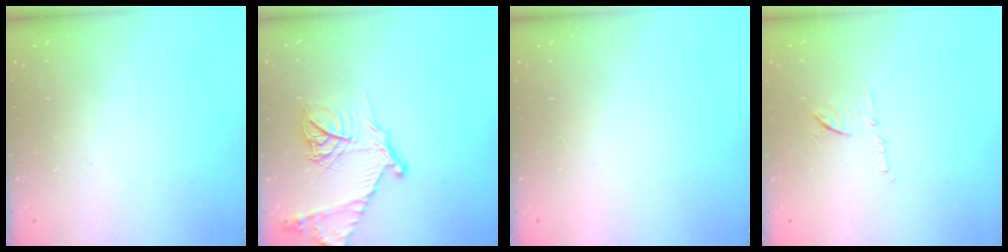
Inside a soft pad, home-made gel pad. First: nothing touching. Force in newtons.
{"total": 19.1, "press": 19.0, "slide": 1.7}
{"total": 1.5, "press": 1.5, "slide": 0.1}
{"total": 7.8, "press": 7.8, "slide": 0.3}